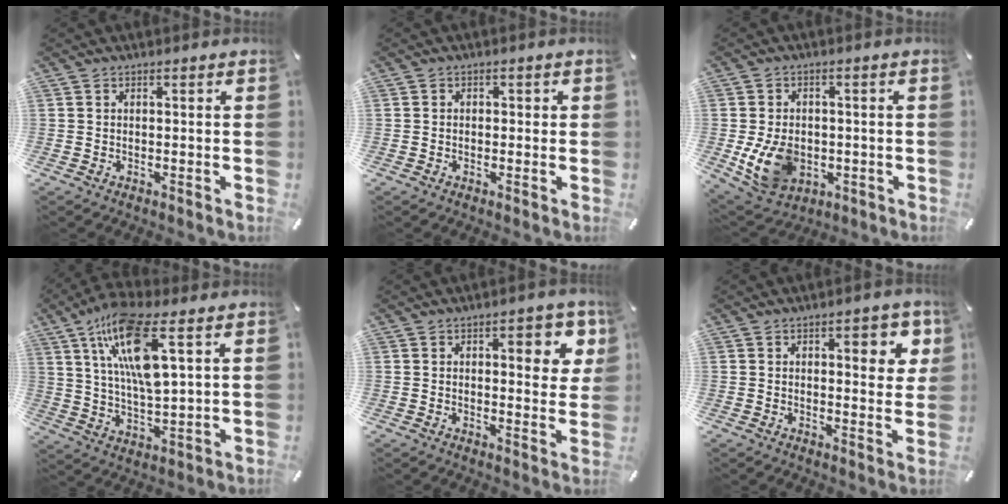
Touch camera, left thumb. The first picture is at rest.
{"total": 1.2, "force": [-0.4, 1.0, 0.3], "torque": [-0.007, 0.005, -0.011]}
{"total": 10.4, "force": [-1.7, 8.1, 6.3], "torque": [-0.125, 0.003, -0.030]}
{"total": 16.4, "force": [7.5, 5.1, 13.7], "torque": [-0.273, -0.017, 0.123]}
{"total": 8.6, "force": [3.3, 4.1, 6.8], "torque": [-0.069, -0.016, 0.046]}
{"total": 7.6, "force": [2.9, 3.8, 6.0], "torque": [-0.063, -0.012, 0.041]}